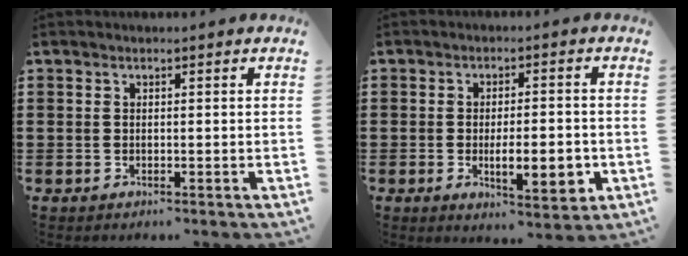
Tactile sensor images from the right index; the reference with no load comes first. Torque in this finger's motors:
{"motor_torque": [0.85, -0.64, 0.59, 0.07]}